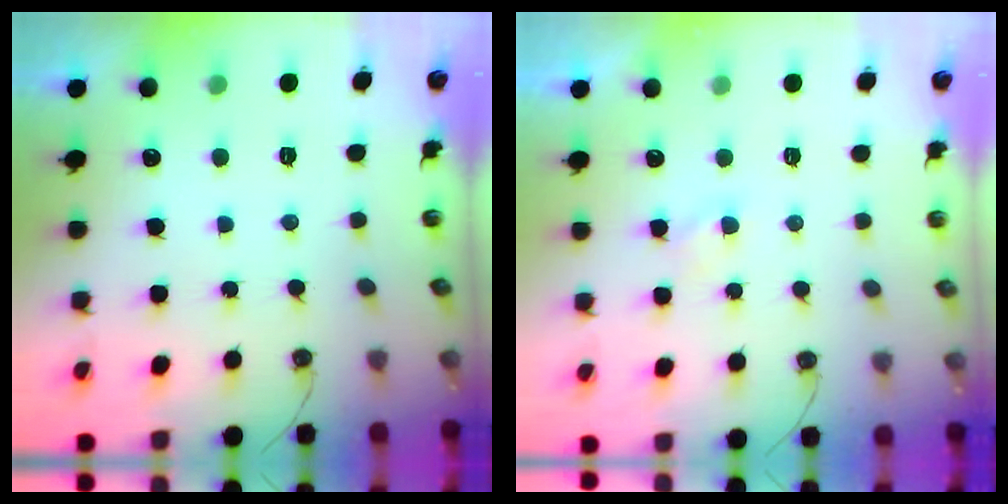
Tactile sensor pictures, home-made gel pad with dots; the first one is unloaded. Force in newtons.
{"total": 1.4, "press": 1.4, "slide": 0.3}